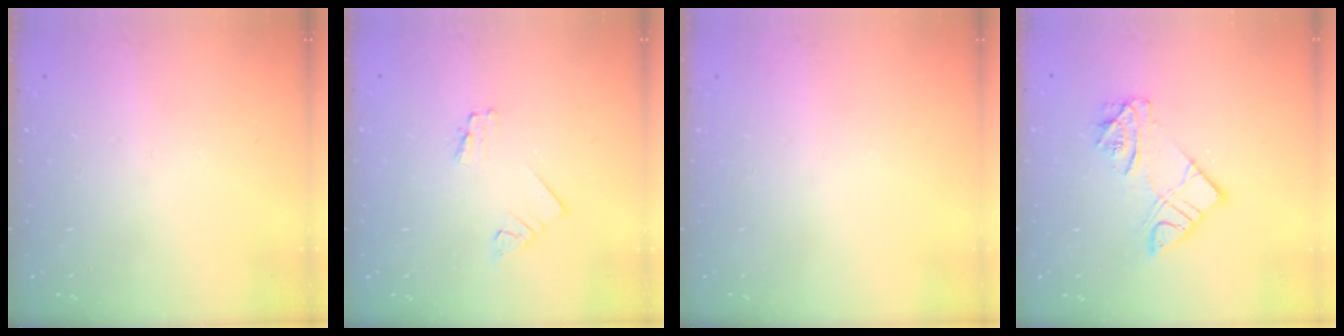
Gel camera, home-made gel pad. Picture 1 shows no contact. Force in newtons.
{"total": 1.7, "press": 1.7, "slide": 0.3}
{"total": 0.0}
{"total": 10.9, "press": 10.8, "slide": 0.9}